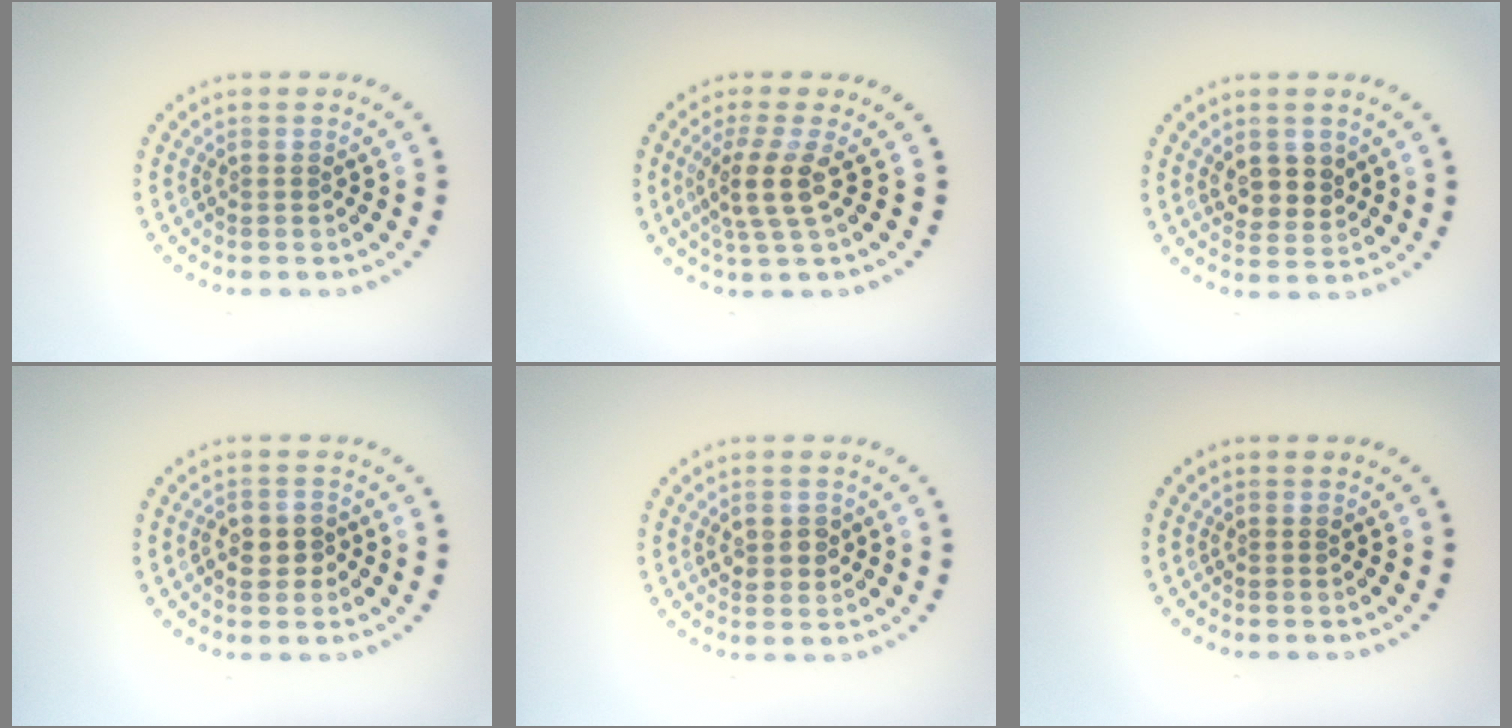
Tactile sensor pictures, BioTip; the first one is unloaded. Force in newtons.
{"total": 3.3, "press": 2.7, "slide": 2.0}
{"total": 3.0, "press": 2.8, "slide": 0.9}
{"total": 1.8, "press": 1.7, "slide": 0.5}
{"total": 1.9, "press": 1.9, "slide": 0.3}
{"total": 0.0}